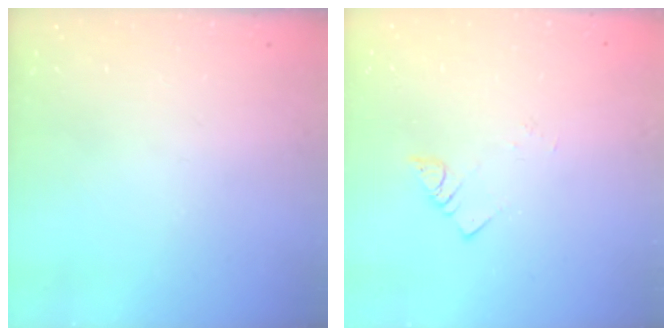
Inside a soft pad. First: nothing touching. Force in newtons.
{"total": 1.9, "press": 1.9, "slide": 0.1}